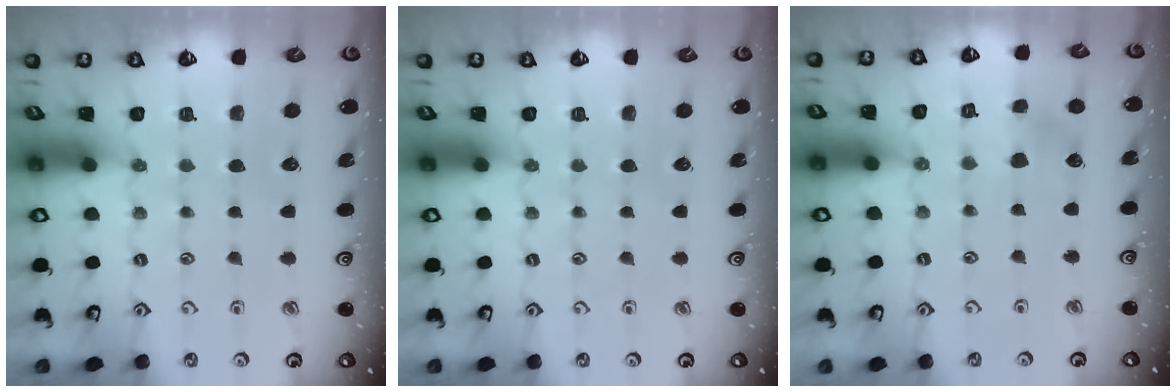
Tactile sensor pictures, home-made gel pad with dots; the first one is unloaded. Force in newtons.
{"total": 0.0}
{"total": 5.4, "press": 5.4, "slide": 0.5}